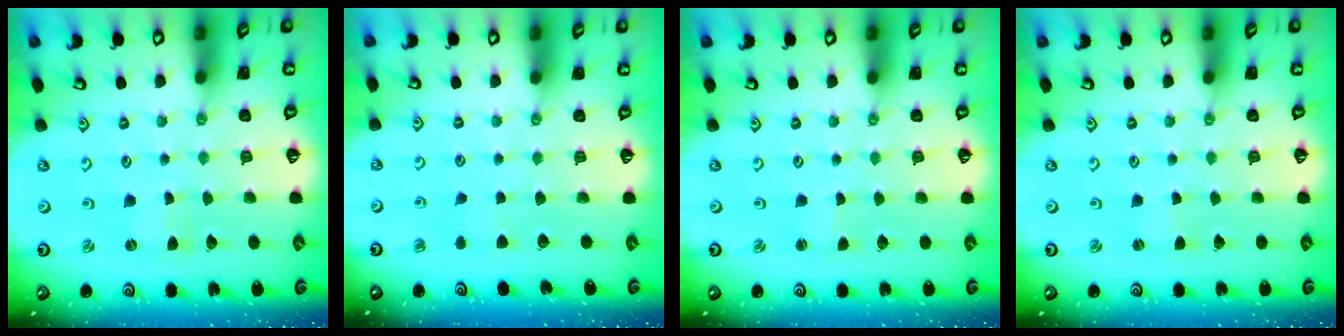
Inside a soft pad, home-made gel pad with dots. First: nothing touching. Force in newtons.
{"total": 3.0, "press": 3.0, "slide": 0.3}
{"total": 0.0}
{"total": 0.8, "press": 0.8, "slide": 0.2}